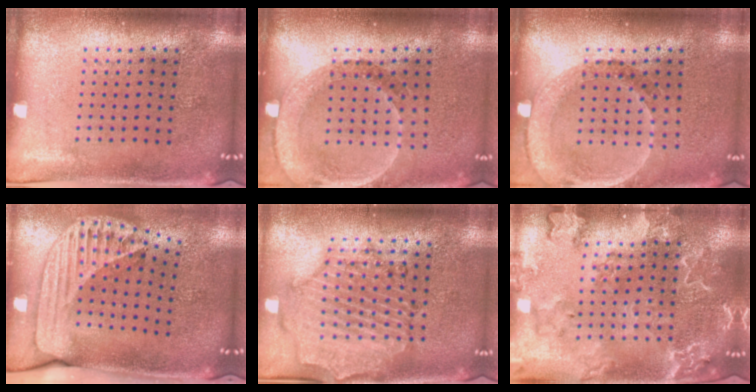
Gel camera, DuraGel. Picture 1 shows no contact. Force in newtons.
{"total": 1.5, "press": 1.4, "slide": 0.5}
{"total": 1.5, "press": 1.4, "slide": 0.5}
{"total": 2.6, "press": 1.8, "slide": 1.9}
{"total": 1.6, "press": 1.6, "slide": 0.3}
{"total": 2.6, "press": 2.5, "slide": 0.9}